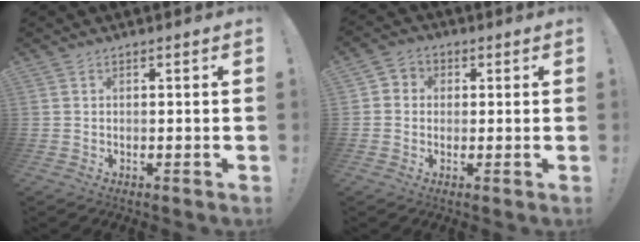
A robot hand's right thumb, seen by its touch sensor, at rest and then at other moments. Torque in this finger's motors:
{"motor_torque": [-0.01, -0.01, -0.08, -0.09, 0.09]}